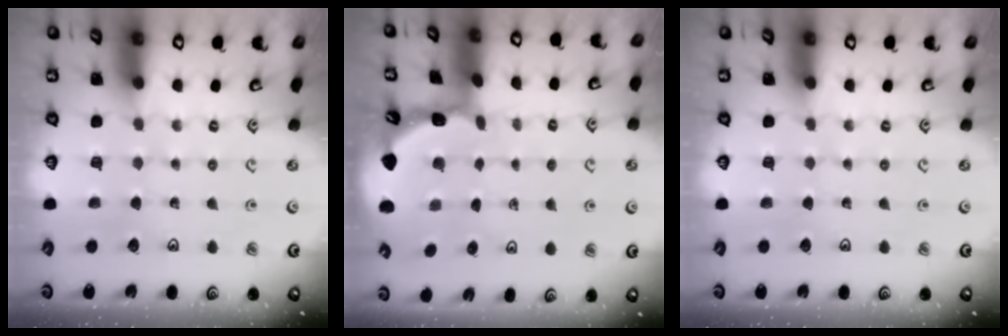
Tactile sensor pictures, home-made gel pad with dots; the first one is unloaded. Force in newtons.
{"total": 1.8, "press": 1.8, "slide": 0.1}
{"total": 0.0}